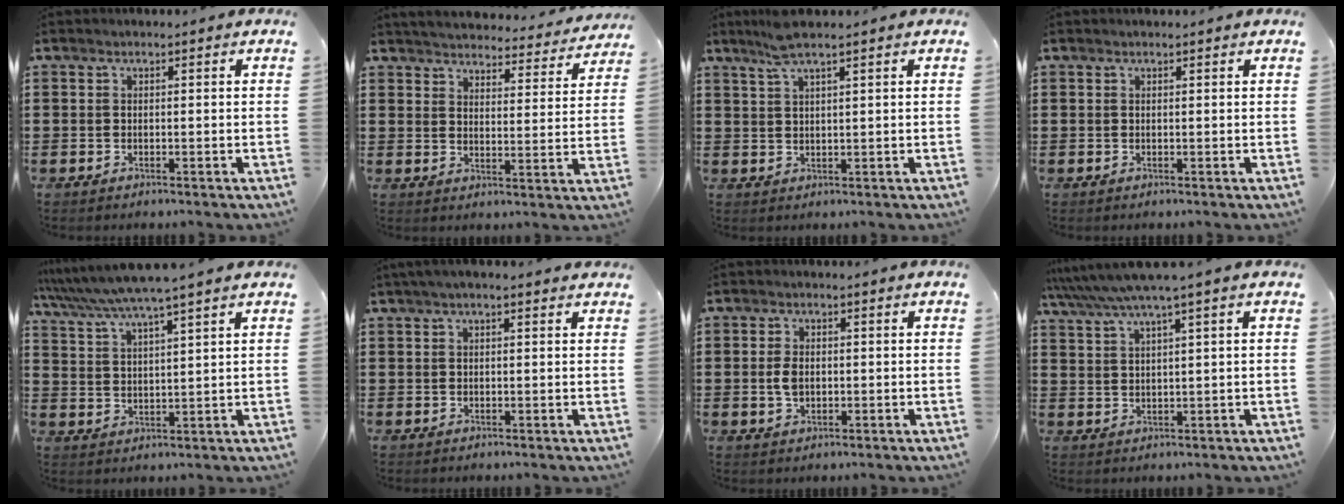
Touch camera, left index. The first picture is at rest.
{"total": 3.9, "force": [3.9, -0.1, 0.1], "torque": [-0.018, -0.034, 0.062]}
{"total": 4.0, "force": [2.9, 0.1, 2.8], "torque": [-0.061, 0.003, 0.052]}
{"total": 0.0}
{"total": 5.6, "force": [4.9, -0.7, 2.5], "torque": [-0.066, -0.024, 0.084]}
{"total": 1.7, "force": [1.1, 0.3, 1.3], "torque": [-0.025, 0.005, 0.019]}
{"total": 3.0, "force": [-0.1, 1.9, 2.3], "torque": [-0.055, 0.002, -0.004]}
{"total": 4.3, "force": [2.9, -0.4, 3.2], "torque": [-0.071, -0.009, 0.048]}